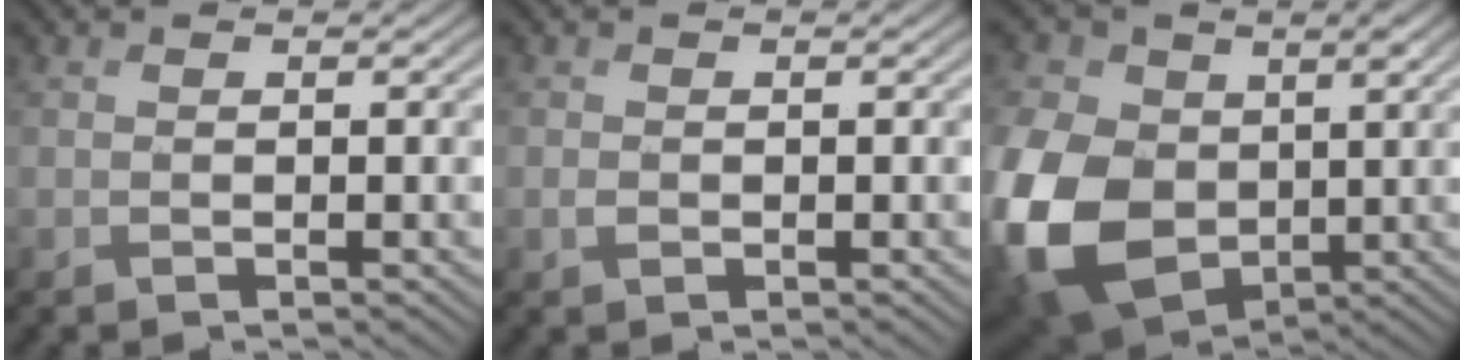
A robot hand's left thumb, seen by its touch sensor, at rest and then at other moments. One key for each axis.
{"total": 0.6, "fx": -0.1, "fy": 0.5, "fz": 0.3, "tx": -0.009, "ty": -0.002, "tz": -0.004}
{"total": 15.3, "fx": -1.1, "fy": 11.3, "fz": 10.3, "tx": -0.288, "ty": -0.023, "tz": -0.025}